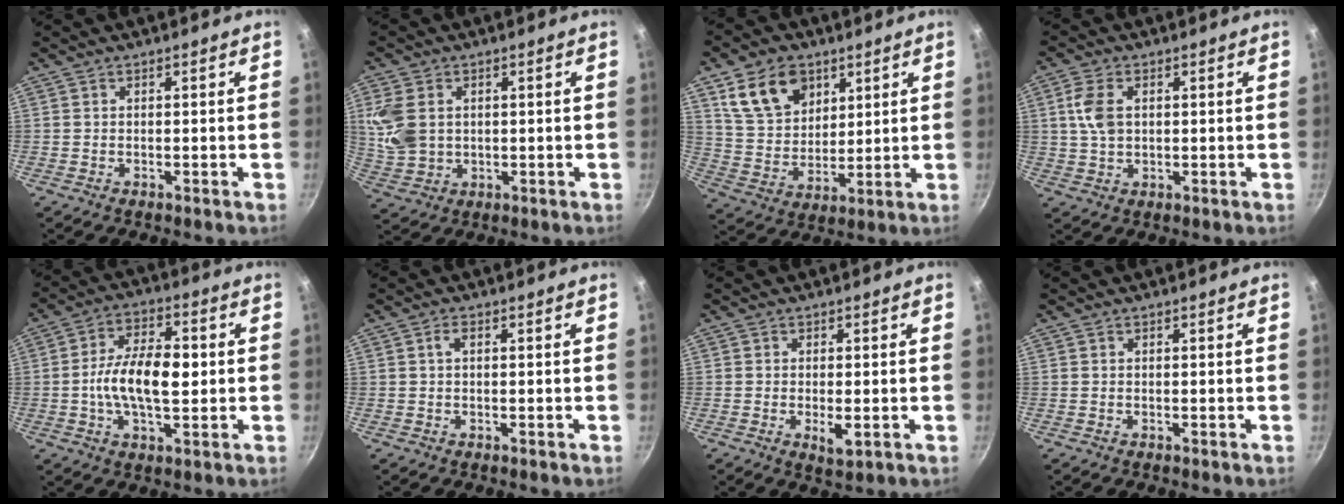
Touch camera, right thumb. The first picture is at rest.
{"total": 8.7, "force": [1.8, 6.6, 5.4], "torque": [-0.105, -0.008, 0.046]}
{"total": 13.9, "force": [6.7, 9.9, 7.1], "torque": [-0.094, -0.024, 0.131]}
{"total": 6.2, "force": [1.4, 3.9, 4.6], "torque": [-0.086, 0.001, 0.027]}
{"total": 12.4, "force": [-0.2, 6.3, 10.7], "torque": [-0.173, 0.019, -0.014]}
{"total": 1.5, "force": [0.4, 0.7, 1.2], "torque": [-0.023, 0.007, 0.007]}
{"total": 3.3, "force": [-0.7, 1.2, 3.0], "torque": [-0.054, -0.007, -0.007]}
{"total": 0.0}